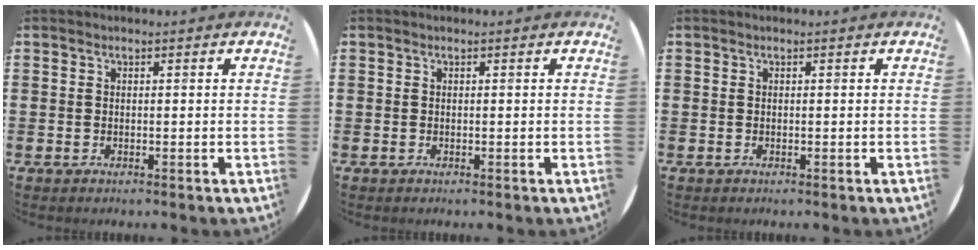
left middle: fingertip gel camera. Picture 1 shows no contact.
{"total": 0.0}
{"total": 0.0}